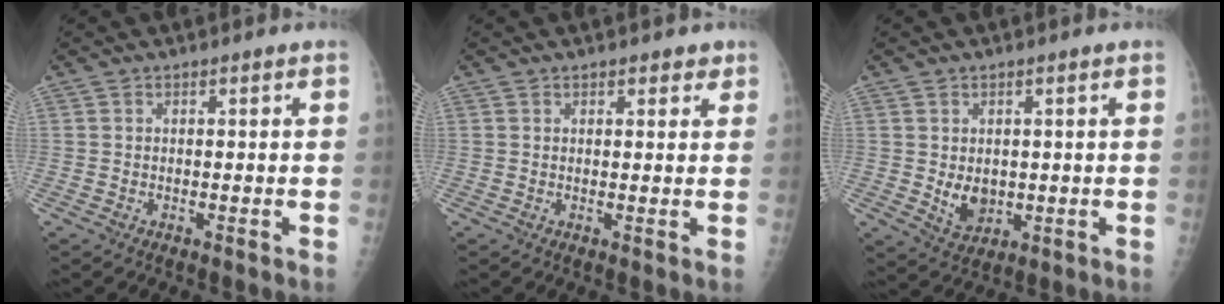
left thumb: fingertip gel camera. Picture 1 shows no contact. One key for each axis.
{"total": 2.1, "fx": 1.5, "fy": 1.2, "fz": 0.9, "tx": 0.009, "ty": -0.006, "tz": 0.014}
{"total": 5.1, "fx": 0.1, "fy": 3.9, "fz": 3.3, "tx": -0.035, "ty": -0.011, "tz": 0.018}